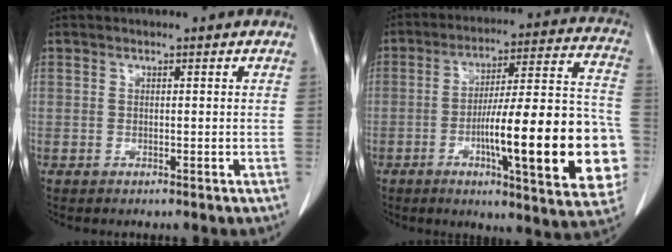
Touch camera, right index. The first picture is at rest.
{"total": 24.2, "force": [-5.9, 3.7, 23.2], "torque": [-0.266, 0.019, -0.076]}